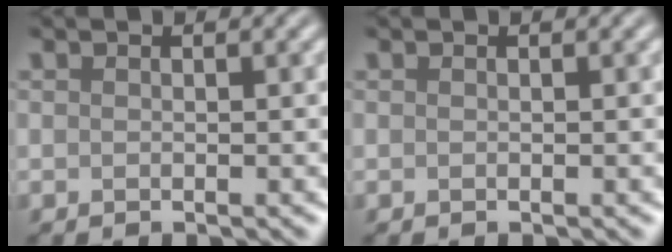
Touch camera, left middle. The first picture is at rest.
{"total": 0.0}